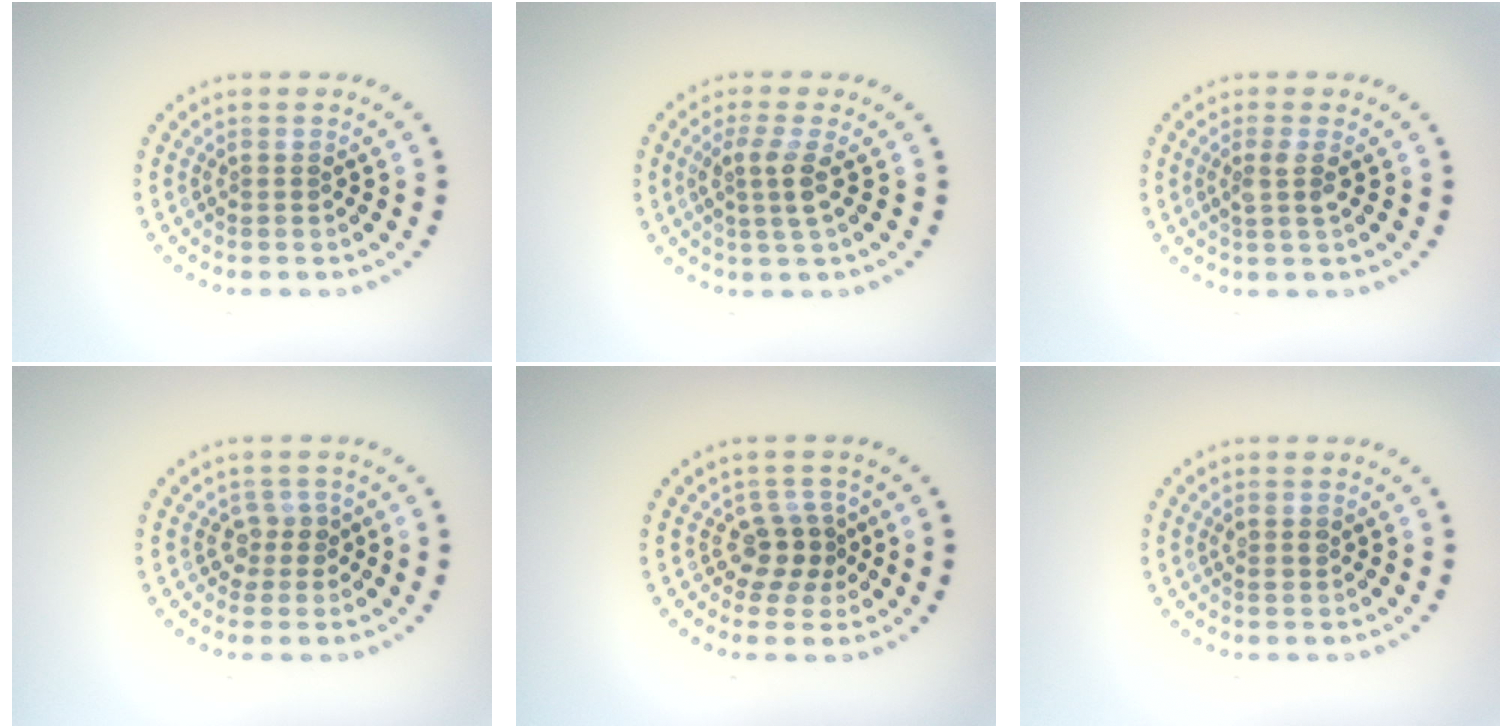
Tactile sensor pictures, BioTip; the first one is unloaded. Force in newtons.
{"total": 2.5, "press": 2.1, "slide": 1.5}
{"total": 1.6, "press": 1.2, "slide": 1.0}
{"total": 1.7, "press": 1.4, "slide": 1.1}
{"total": 2.7, "press": 2.1, "slide": 1.7}
{"total": 0.9, "press": 0.8, "slide": 0.5}